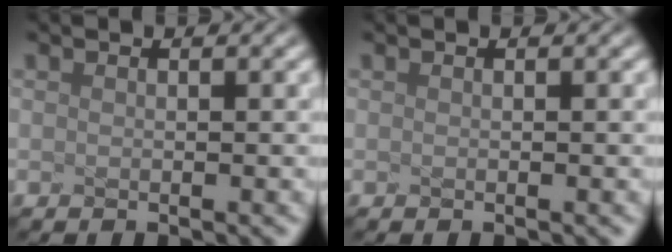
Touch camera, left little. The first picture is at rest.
{"total": 0.0}